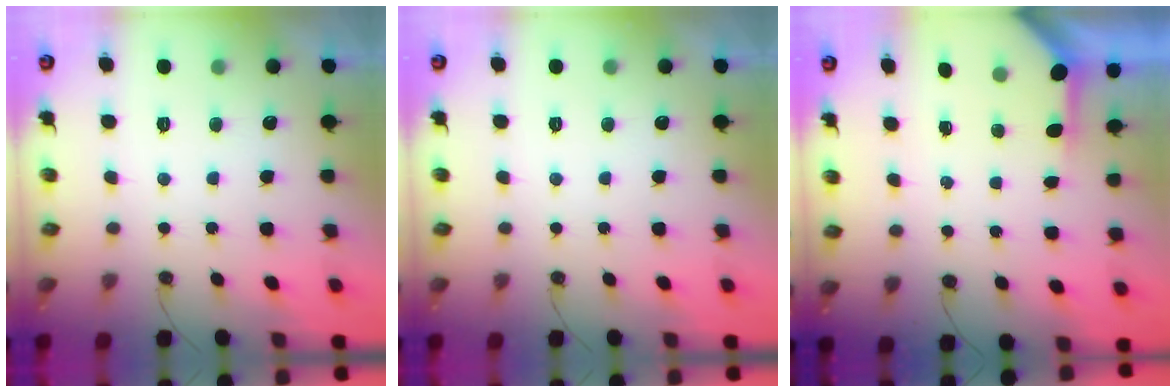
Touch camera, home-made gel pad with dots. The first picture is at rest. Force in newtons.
{"total": 0.0}
{"total": 3.4, "press": 3.3, "slide": 0.4}